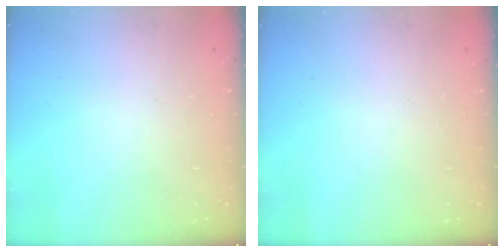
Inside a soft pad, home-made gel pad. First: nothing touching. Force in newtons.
{"total": 0.0}